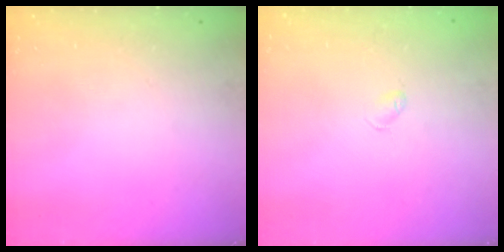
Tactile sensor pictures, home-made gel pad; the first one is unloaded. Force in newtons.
{"total": 2.4, "press": 2.4, "slide": 0.4}